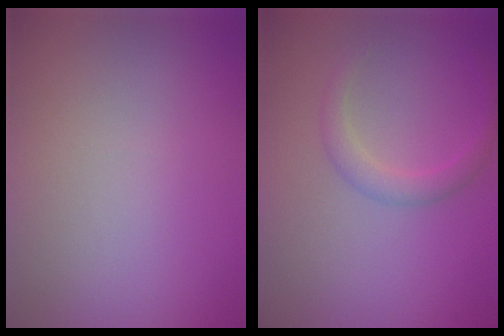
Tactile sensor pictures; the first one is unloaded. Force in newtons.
{"total": 1.8, "press": 1.8, "slide": 0.1}